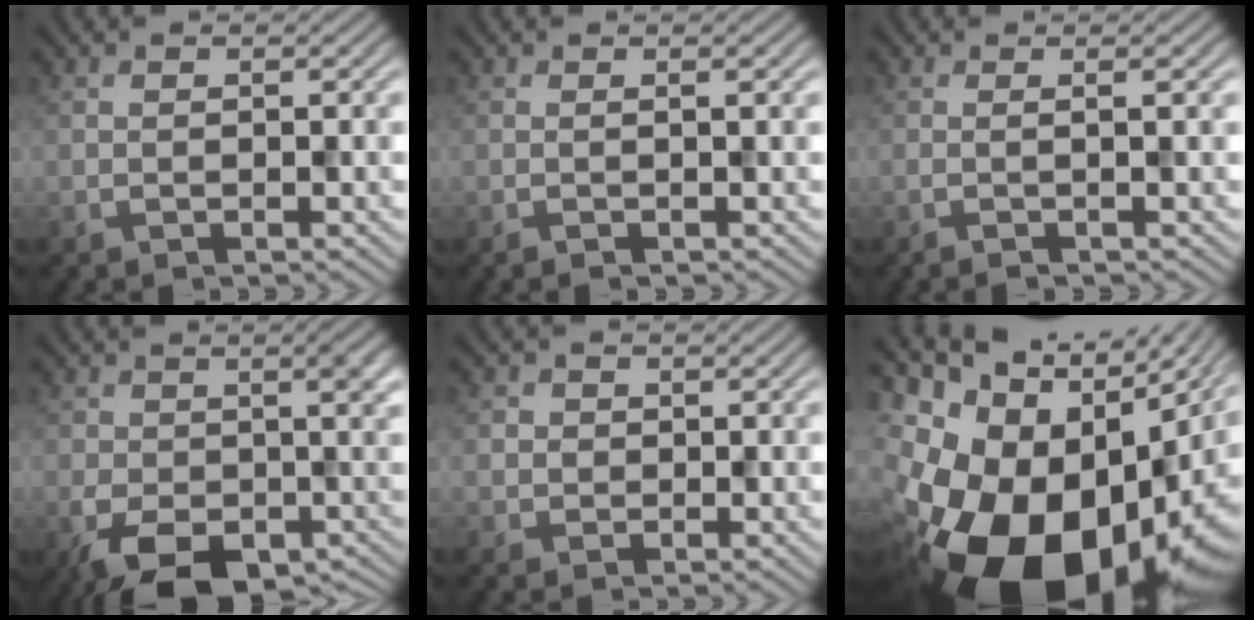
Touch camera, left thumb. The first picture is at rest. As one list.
[{"total": 1.4, "force": [0.0, 0.1, 1.4], "torque": [-0.022, 0.004, -0.007]}, {"total": 2.1, "force": [0.0, 0.2, 2.1], "torque": [-0.033, 0.003, -0.015]}, {"total": 11.3, "force": [-3.9, 6.0, 8.7], "torque": [-0.131, -0.041, -0.046]}, {"total": 1.7, "force": [0.1, 1.7, 0.3], "torque": [-0.005, 0.000, 0.001]}, {"total": 22.8, "force": [-7.6, 14.0, 16.4], "torque": [-0.298, -0.054, -0.093]}]